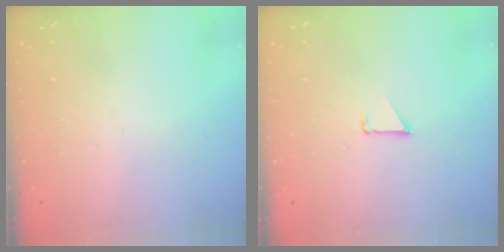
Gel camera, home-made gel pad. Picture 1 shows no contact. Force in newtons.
{"total": 0.7, "press": 0.7, "slide": 0.1}